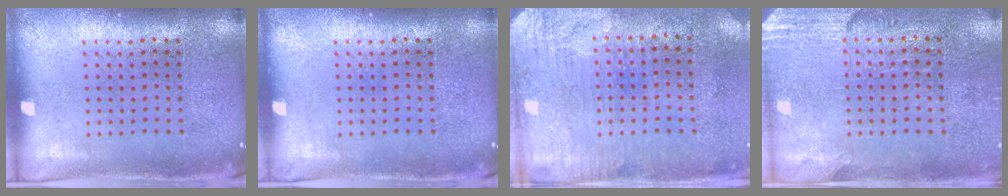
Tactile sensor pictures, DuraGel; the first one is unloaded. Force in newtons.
{"total": 0.0}
{"total": 3.3, "press": 2.7, "slide": 1.8}
{"total": 2.8, "press": 2.5, "slide": 1.4}